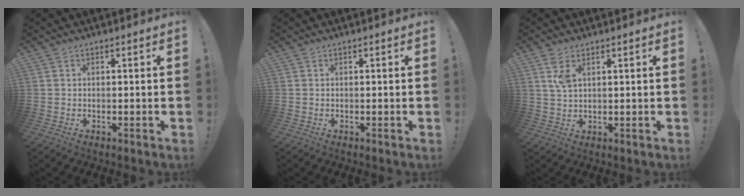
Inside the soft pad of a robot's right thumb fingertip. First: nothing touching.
{"total": 0.0}
{"total": 4.4, "force": [2.2, 1.7, 3.4], "torque": [-0.060, -0.007, 0.037]}